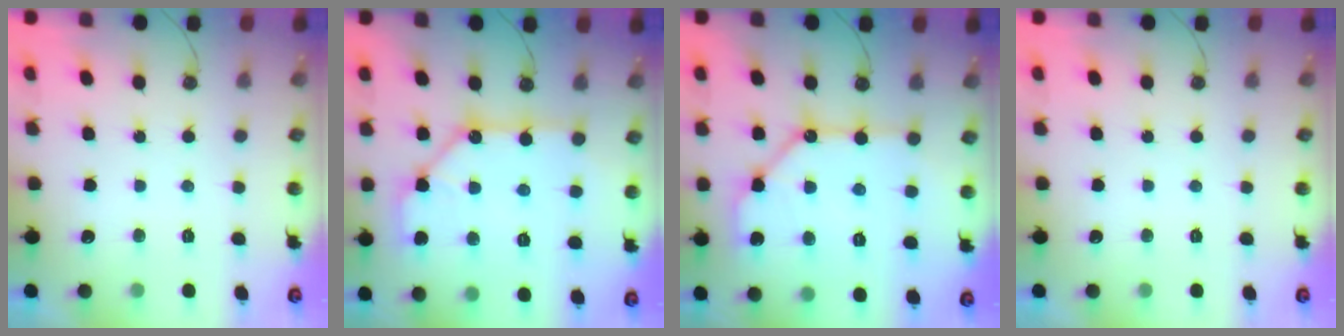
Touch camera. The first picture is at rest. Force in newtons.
{"total": 12.3, "press": 12.2, "slide": 0.9}
{"total": 14.0, "press": 13.9, "slide": 1.0}
{"total": 0.0}